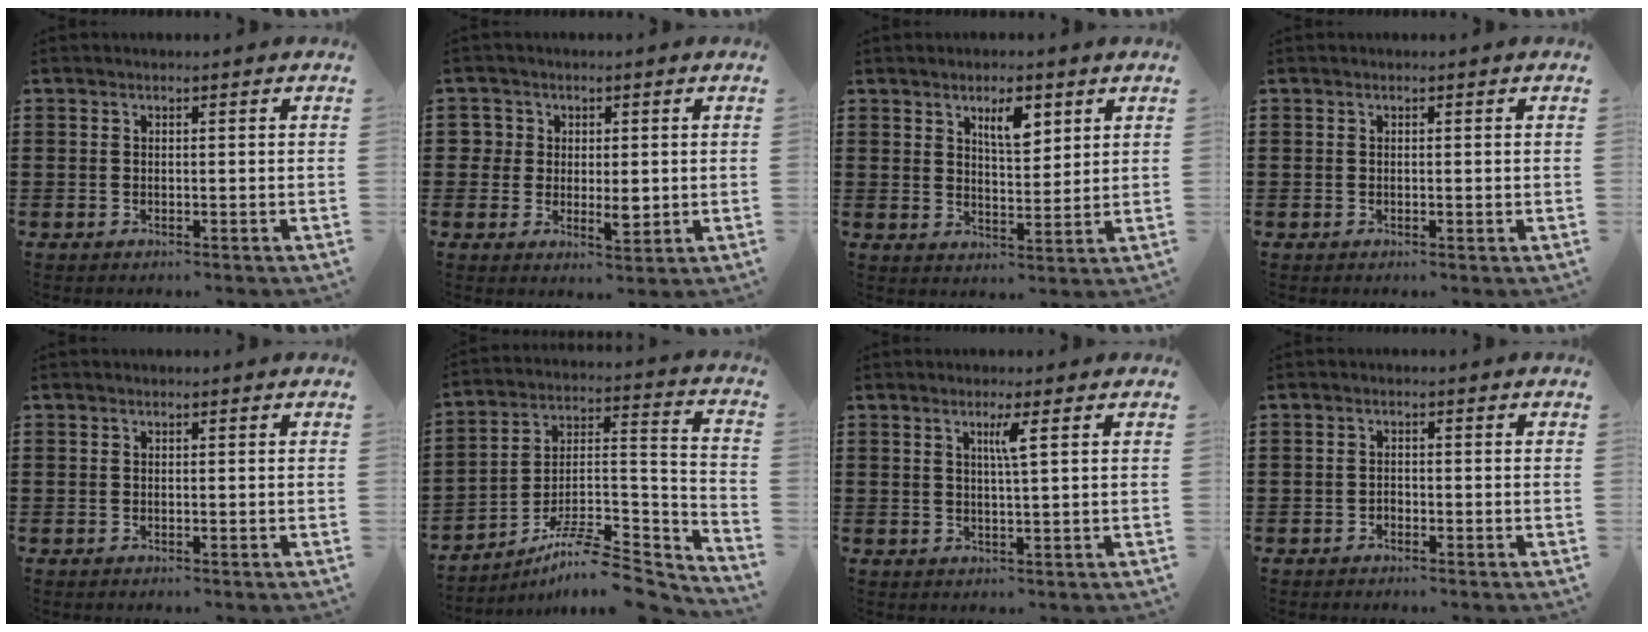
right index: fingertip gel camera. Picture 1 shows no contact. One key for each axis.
{"total": 4.0, "fx": 0.4, "fy": 3.2, "fz": 2.3, "tx": -0.046, "ty": 0.007, "tz": 0.005}
{"total": 5.0, "fx": 2.8, "fy": 1.9, "fz": 3.7, "tx": -0.055, "ty": -0.003, "tz": 0.044}
{"total": 0.0}
{"total": 0.0}
{"total": 9.6, "fx": -8.1, "fy": 2.4, "fz": 4.5, "tx": -0.073, "ty": 0.018, "tz": -0.158}
{"total": 2.6, "fx": 1.0, "fy": -0.4, "fz": 2.3, "tx": -0.047, "ty": -0.006, "tz": 0.015}
{"total": 1.0, "fx": -0.8, "fy": 0.5, "fz": 0.3, "tx": -0.009, "ty": -0.002, "tz": -0.017}